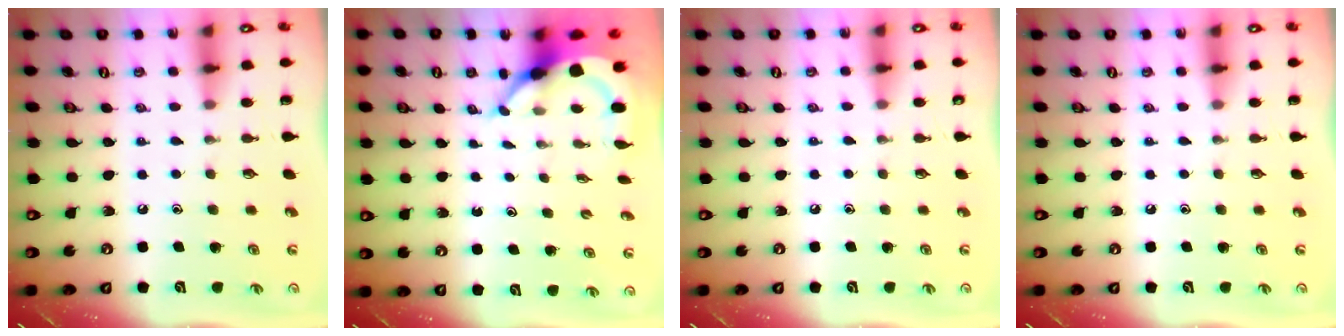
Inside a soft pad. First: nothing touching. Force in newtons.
{"total": 5.5, "press": 5.5, "slide": 0.7}
{"total": 3.2, "press": 3.2, "slide": 0.6}
{"total": 0.0}